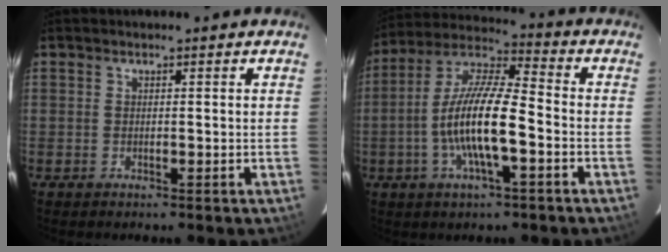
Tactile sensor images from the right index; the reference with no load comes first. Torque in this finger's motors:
{"motor_torque": [1.50, -0.64, 0.95, 0.21]}